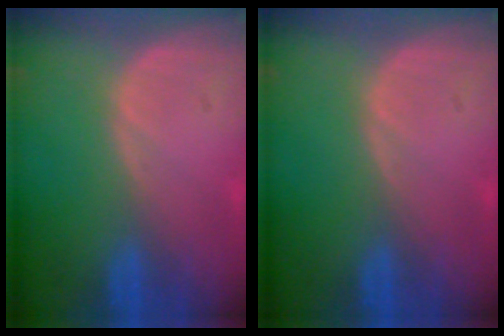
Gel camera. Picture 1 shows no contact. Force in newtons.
{"total": 0.0}